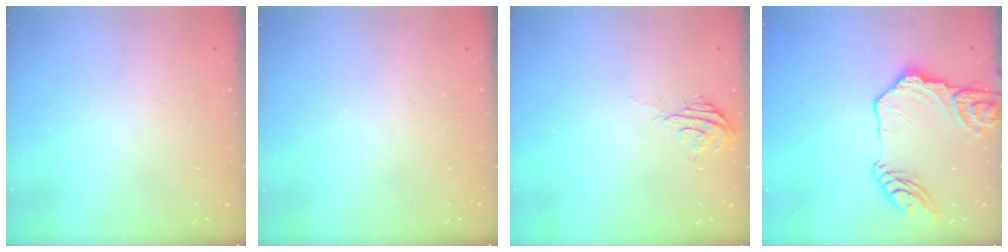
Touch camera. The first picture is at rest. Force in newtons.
{"total": 0.0}
{"total": 6.0, "press": 5.9, "slide": 0.6}
{"total": 16.9, "press": 16.8, "slide": 1.9}